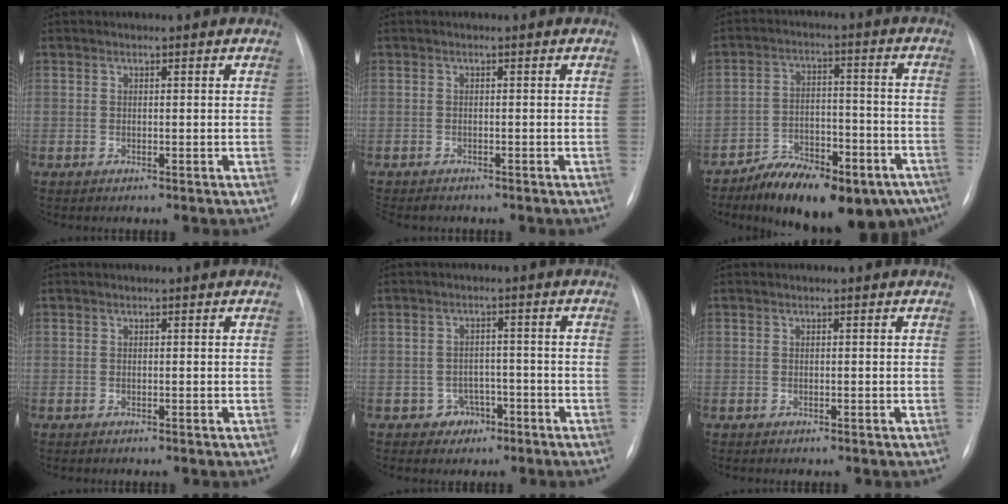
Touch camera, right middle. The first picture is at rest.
{"total": 3.7, "force": [-3.1, 1.4, 1.3], "torque": [-0.017, -0.006, -0.042]}
{"total": 18.5, "force": [-13.4, 7.4, 10.3], "torque": [-0.111, 0.037, -0.197]}
{"total": 0.0}
{"total": 3.2, "force": [-1.7, 2.7, 0.3], "torque": [0.006, 0.014, -0.020]}
{"total": 0.0}